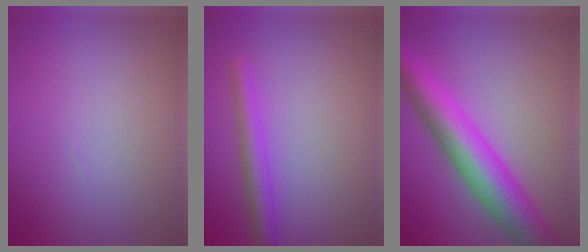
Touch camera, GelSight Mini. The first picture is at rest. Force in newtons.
{"total": 2.8, "press": 2.8, "slide": 0.1}
{"total": 8.7, "press": 8.7, "slide": 0.1}